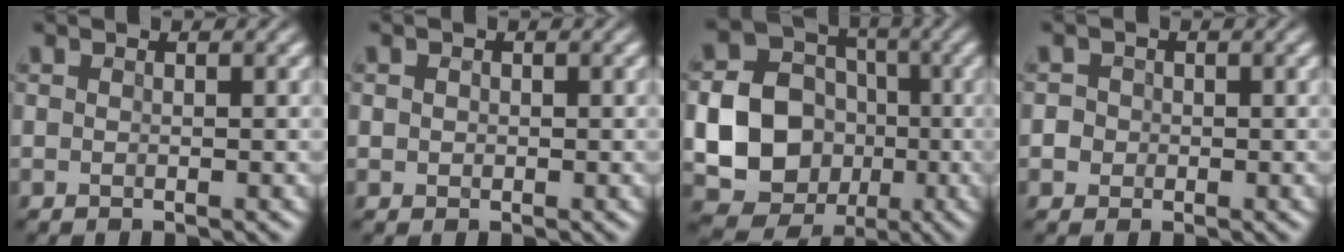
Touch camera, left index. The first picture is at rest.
{"total": 1.4, "force": [0.5, 1.2, 0.5], "torque": [0.012, 0.014, -0.010]}
{"total": 15.7, "force": [-2.6, 14.5, 5.4], "torque": [-0.121, -0.017, -0.048]}
{"total": 3.2, "force": [-0.6, 3.0, 0.9], "torque": [0.005, 0.018, -0.032]}